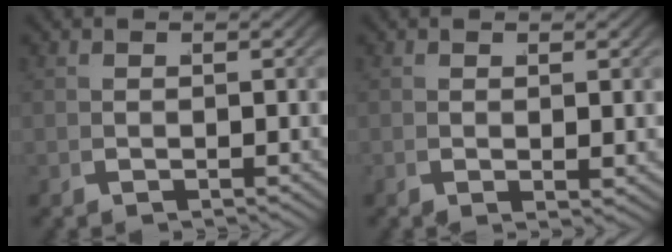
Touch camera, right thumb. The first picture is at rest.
{"total": 1.0, "force": [0.3, 0.4, 0.8], "torque": [-0.010, 0.000, 0.005]}